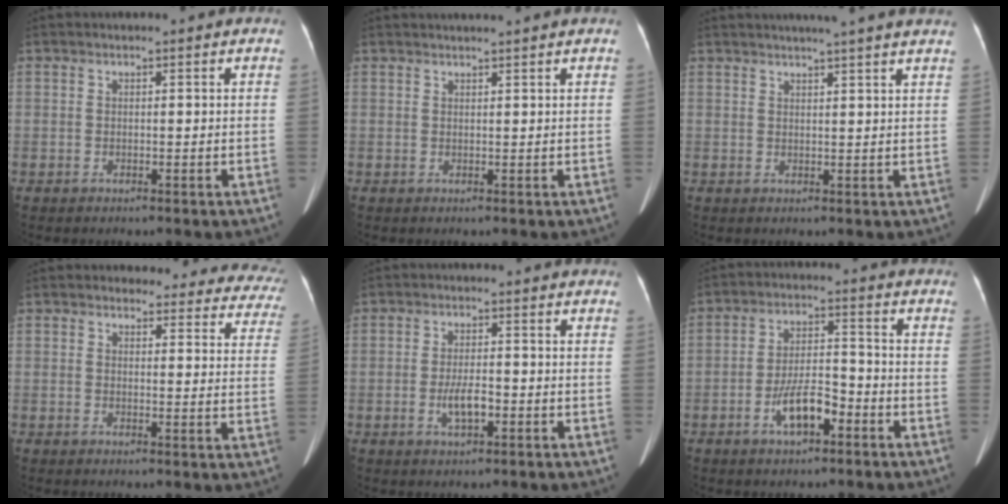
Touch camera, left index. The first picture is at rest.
{"total": 3.2, "force": [2.9, -0.6, 1.1], "torque": [-0.011, 0.018, 0.043]}
{"total": 10.4, "force": [9.0, -0.4, 5.1], "torque": [-0.072, 0.022, 0.096]}
{"total": 17.8, "force": [16.8, 5.7, 2.2], "torque": [0.019, -0.058, 0.153]}
{"total": 3.8, "force": [-1.2, 1.2, 3.4], "torque": [-0.066, 0.001, -0.021]}
{"total": 7.0, "force": [-3.5, 2.5, 5.6], "torque": [-0.109, 0.009, -0.061]}